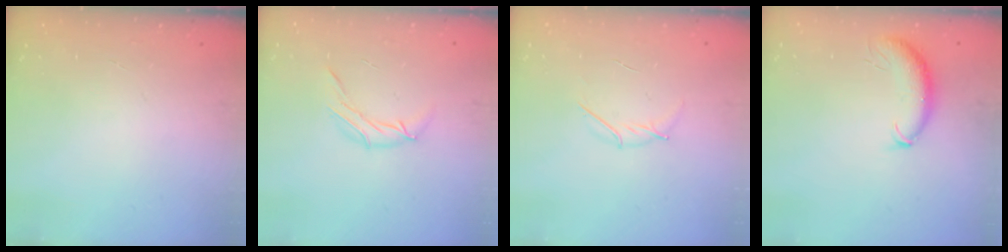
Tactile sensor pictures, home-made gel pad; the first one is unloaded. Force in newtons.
{"total": 6.6, "press": 6.6, "slide": 0.6}
{"total": 3.8, "press": 3.6, "slide": 1.1}
{"total": 8.7, "press": 8.6, "slide": 1.2}